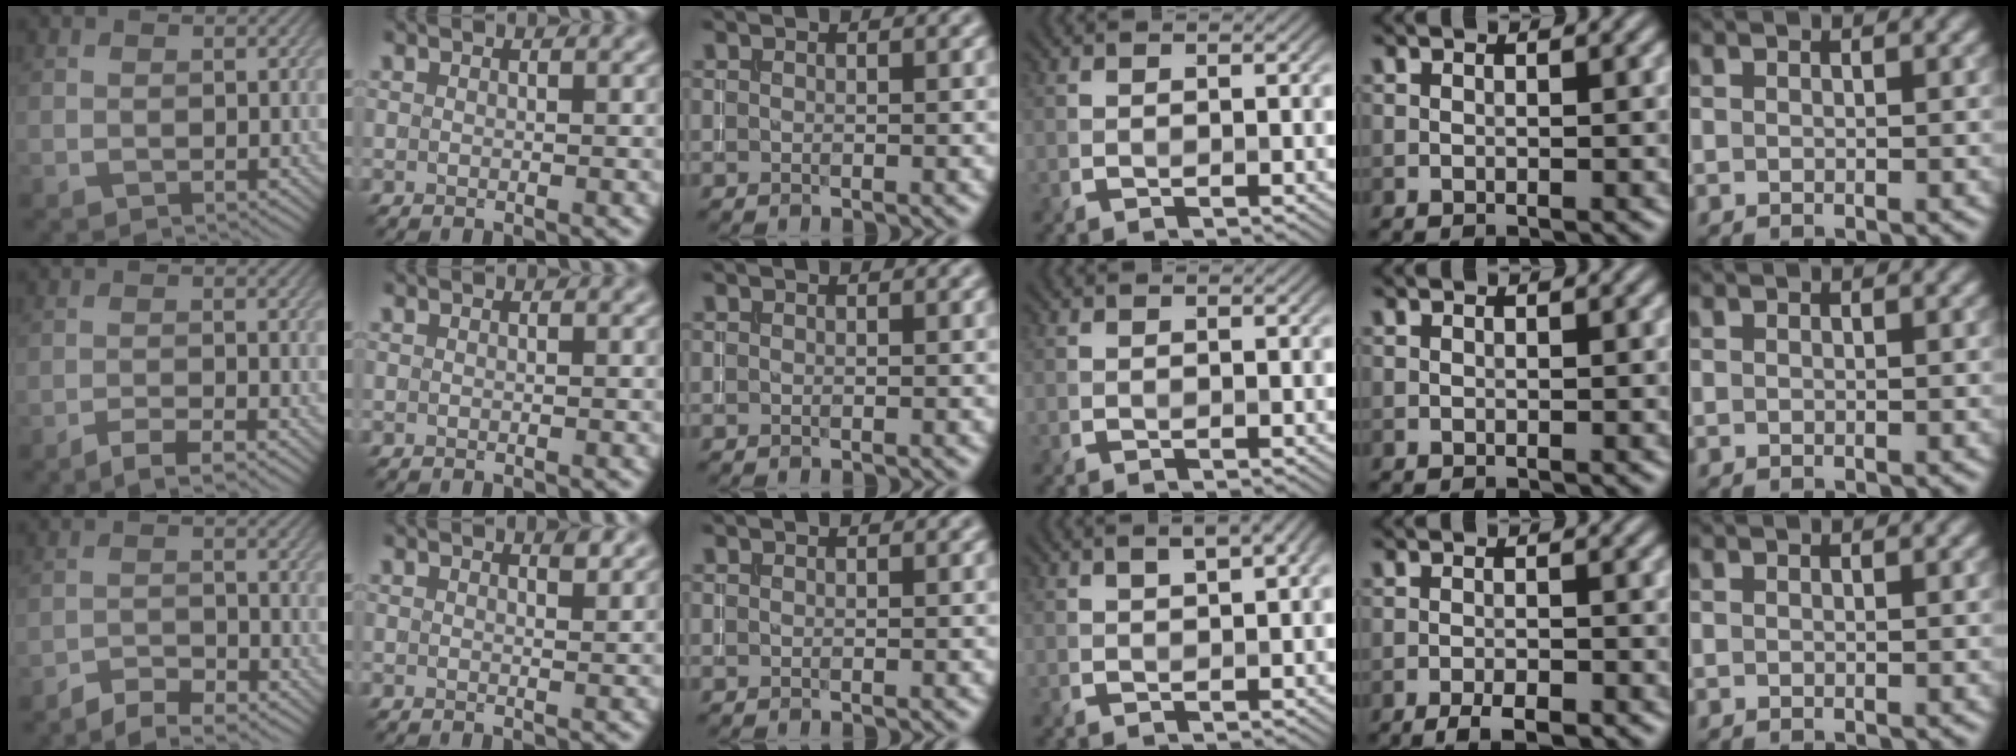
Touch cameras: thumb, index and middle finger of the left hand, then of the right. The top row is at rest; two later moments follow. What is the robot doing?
{"motion": "pour", "object": "almond"}